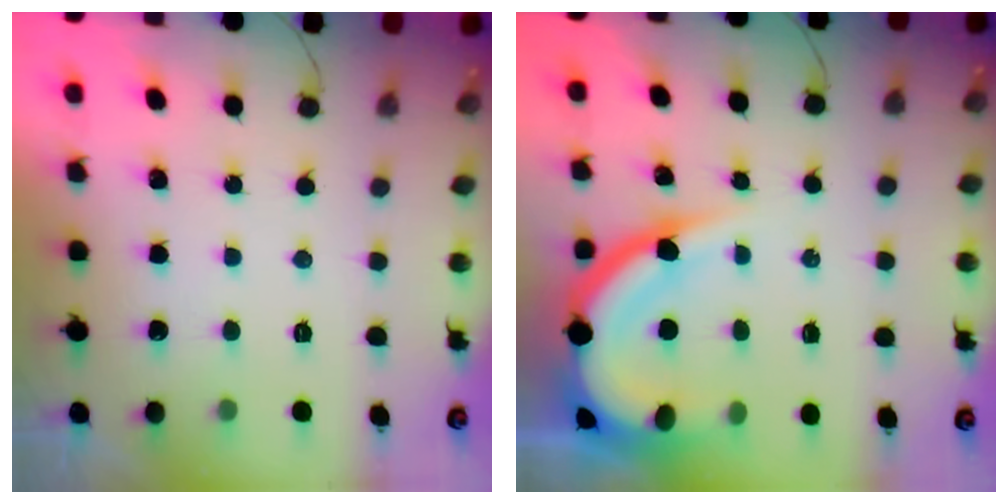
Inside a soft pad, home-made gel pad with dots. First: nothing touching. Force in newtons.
{"total": 15.3, "press": 15.2, "slide": 1.3}